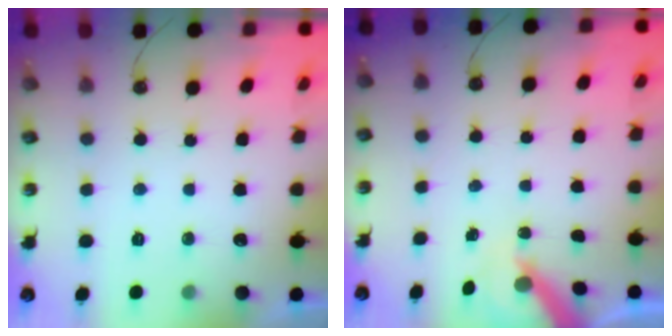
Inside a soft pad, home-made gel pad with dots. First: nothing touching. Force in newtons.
{"total": 6.2, "press": 6.1, "slide": 0.5}